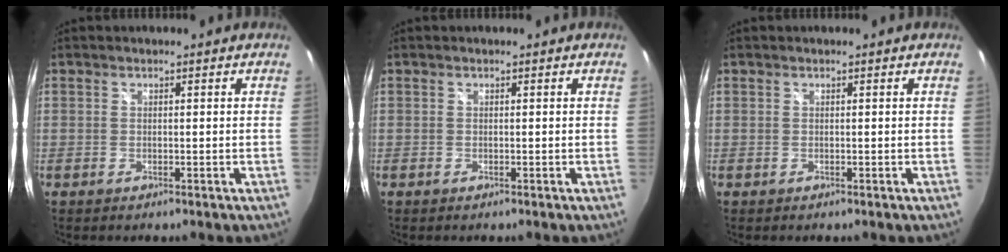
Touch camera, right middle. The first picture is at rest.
{"total": 0.0}
{"total": 0.0}